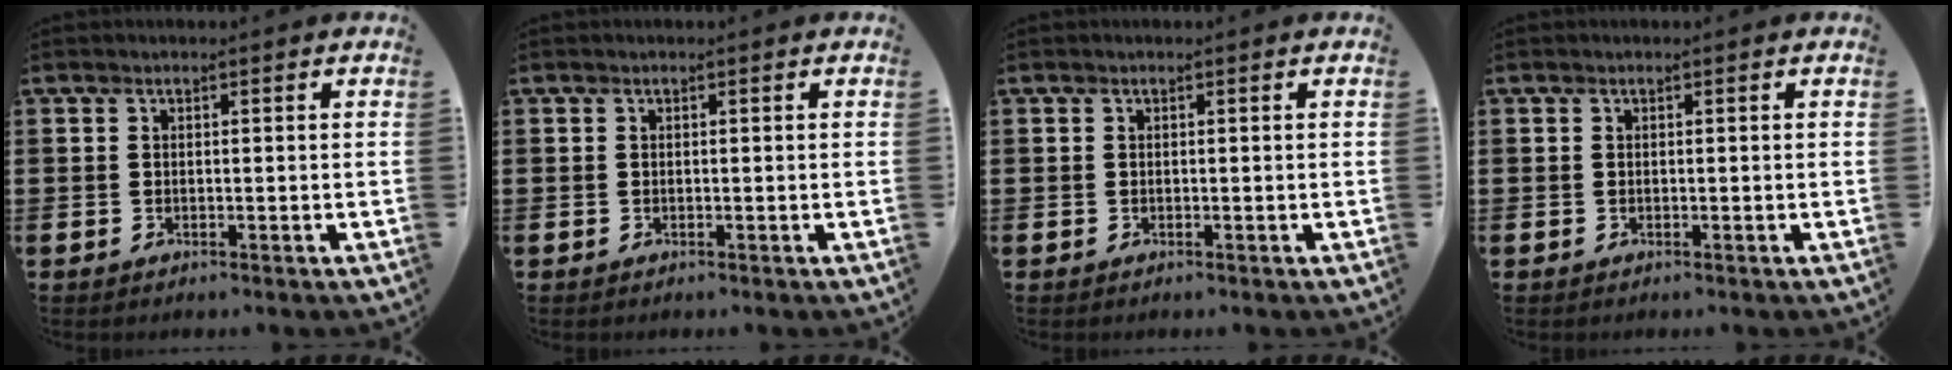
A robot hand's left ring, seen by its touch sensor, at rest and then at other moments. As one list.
[{"total": 0.0}, {"total": 0.0}, {"total": 0.0}]